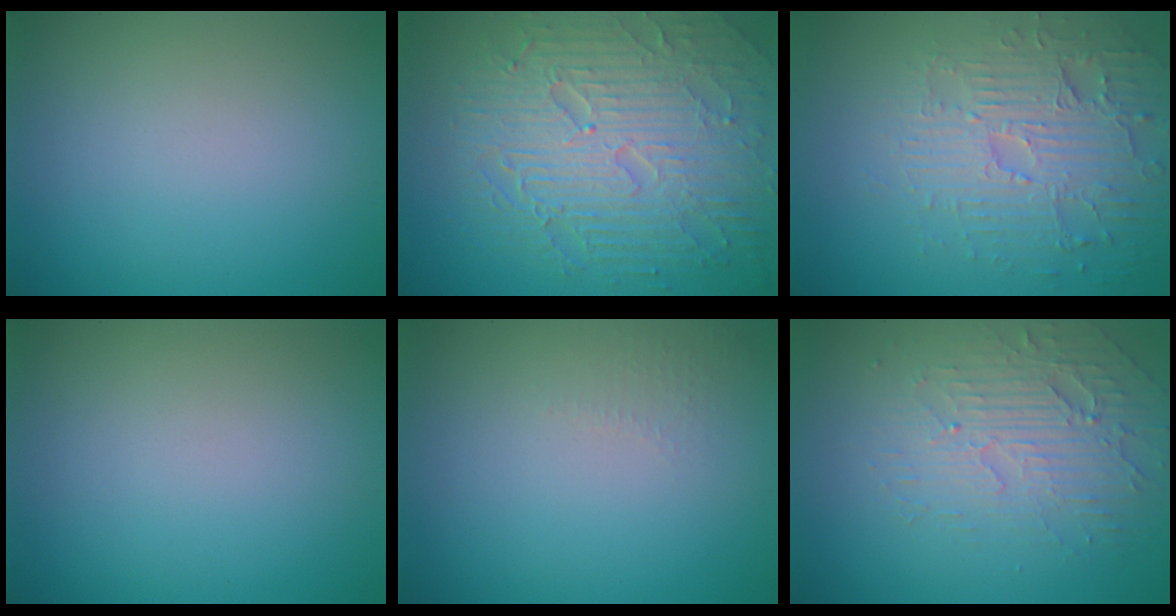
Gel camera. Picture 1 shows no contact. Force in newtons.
{"total": 9.7, "press": 6.5, "slide": 7.2}
{"total": 4.4, "press": 4.0, "slide": 1.8}
{"total": 0.0}
{"total": 1.0, "press": 0.9, "slide": 0.3}
{"total": 3.8, "press": 3.4, "slide": 1.8}